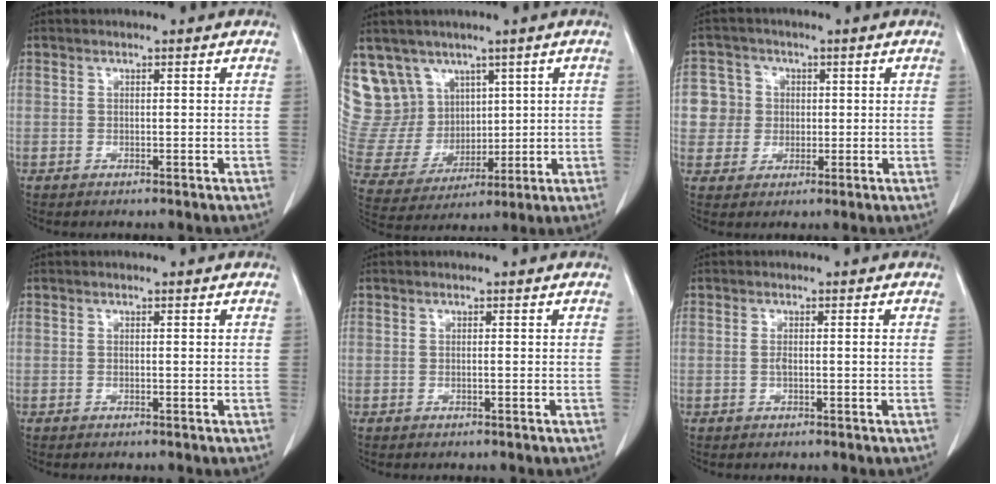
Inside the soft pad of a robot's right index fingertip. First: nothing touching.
{"total": 12.8, "force": [7.8, 10.0, 2.3], "torque": [-0.072, 0.053, 0.181]}
{"total": 5.8, "force": [0.7, 5.7, 0.5], "torque": [-0.004, 0.018, 0.017]}
{"total": 0.0}
{"total": 0.0}
{"total": 1.5, "force": [-0.1, 0.2, 1.5], "torque": [-0.031, 0.000, 0.001]}